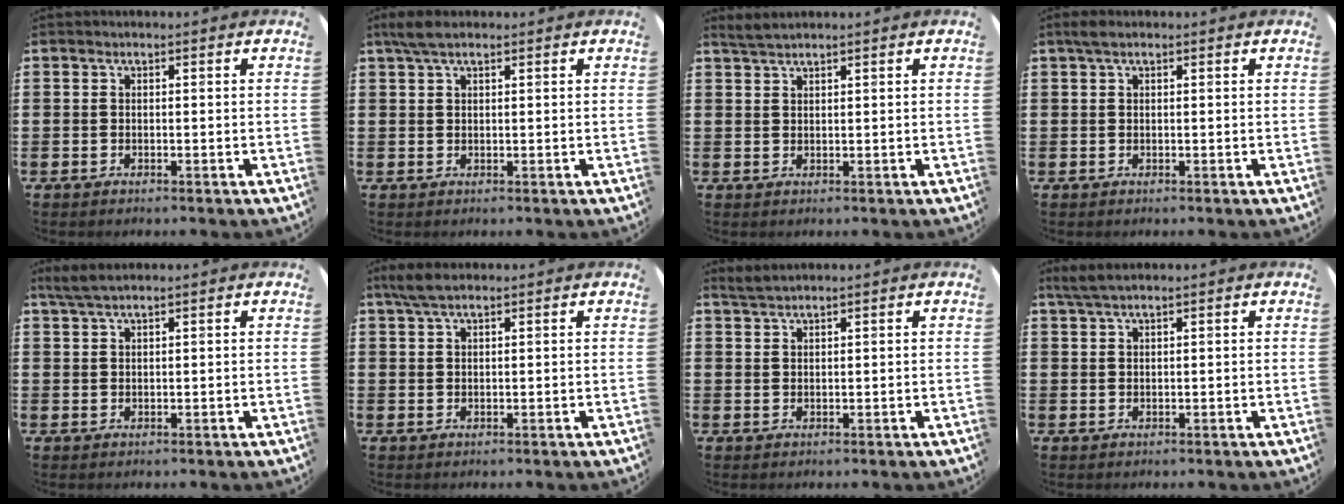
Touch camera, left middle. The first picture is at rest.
{"total": 2.7, "force": [1.8, 0.7, 1.8], "torque": [-0.039, 0.005, 0.032]}
{"total": 1.7, "force": [1.6, -0.1, 0.5], "torque": [-0.011, 0.001, 0.031]}
{"total": 1.2, "force": [0.7, 0.4, 0.8], "torque": [-0.018, 0.004, 0.012]}
{"total": 2.3, "force": [1.9, 0.2, 1.4], "torque": [-0.029, 0.004, 0.034]}
{"total": 3.1, "force": [2.1, 0.8, 2.1], "torque": [-0.045, 0.005, 0.039]}
{"total": 1.6, "force": [1.6, -0.1, 0.4], "torque": [-0.010, 0.001, 0.030]}
{"total": 2.1, "force": [1.7, 0.1, 1.3], "torque": [-0.027, 0.003, 0.030]}